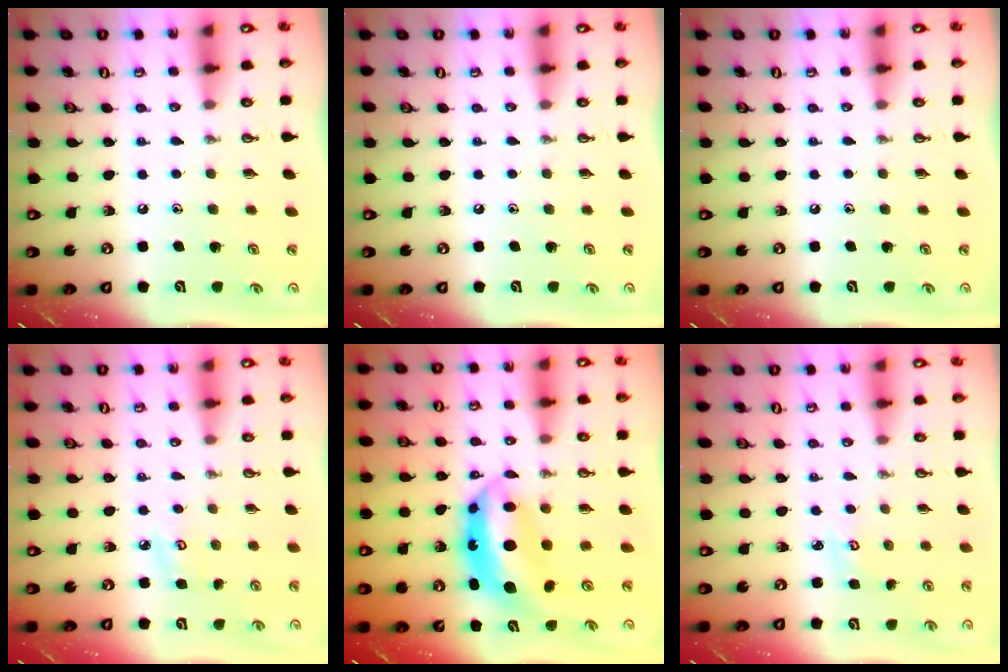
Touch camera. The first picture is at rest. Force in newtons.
{"total": 0.0}
{"total": 0.0}
{"total": 4.5, "press": 4.5, "slide": 0.4}
{"total": 10.1, "press": 10.1, "slide": 0.9}
{"total": 2.7, "press": 2.7, "slide": 0.3}